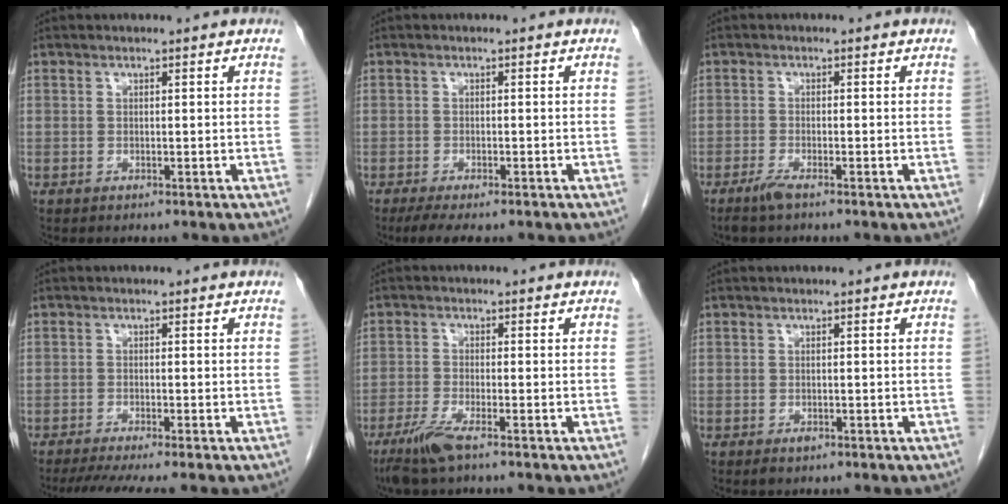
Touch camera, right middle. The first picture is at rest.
{"total": 4.7, "force": [-3.5, 1.1, 2.9], "torque": [-0.050, -0.014, -0.053]}
{"total": 2.1, "force": [-1.6, 0.1, 1.3], "torque": [-0.035, -0.004, -0.033]}
{"total": 6.1, "force": [-5.0, -0.4, 3.5], "torque": [-0.051, -0.016, -0.080]}
{"total": 4.6, "force": [-3.2, 0.4, 3.3], "torque": [-0.077, -0.012, -0.064]}
{"total": 0.8, "force": [-0.5, 0.5, 0.4], "torque": [-0.008, 0.001, -0.004]}